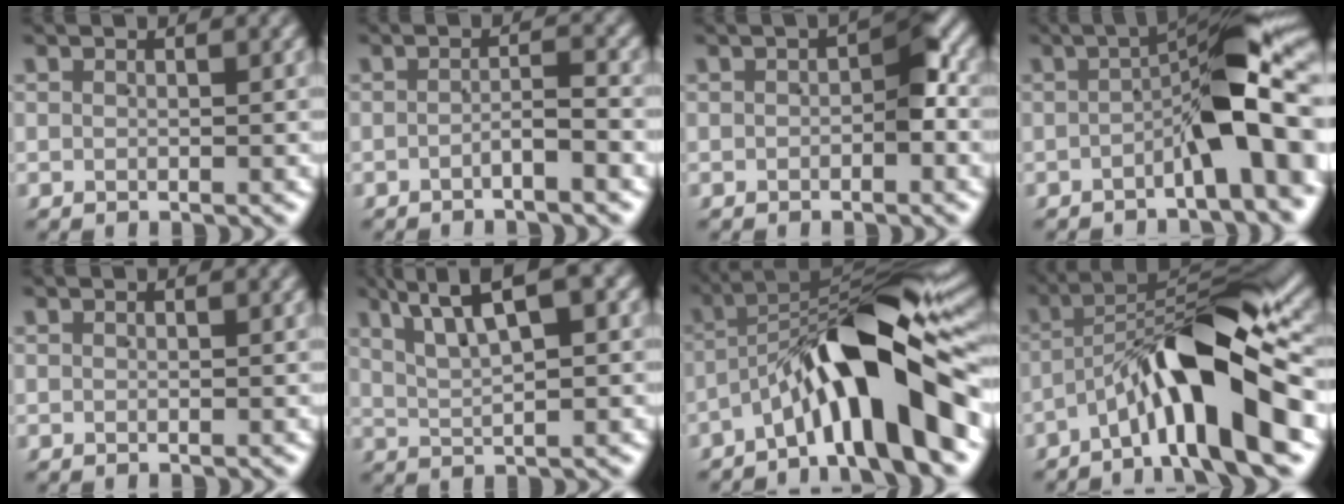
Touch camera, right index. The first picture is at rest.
{"total": 1.8, "force": [-1.5, -0.3, 1.0], "torque": [-0.013, 0.000, -0.027]}
{"total": 2.8, "force": [-0.3, 1.2, 2.5], "torque": [-0.035, -0.005, 0.001]}
{"total": 8.2, "force": [-0.5, 1.7, 8.0], "torque": [-0.102, 0.007, -0.010]}
{"total": 0.0}
{"total": 6.1, "force": [3.6, 1.4, 4.7], "torque": [-0.076, 0.013, 0.061]}
{"total": 13.3, "force": [-1.8, 4.8, 12.3], "torque": [-0.182, 0.004, -0.023]}
{"total": 10.8, "force": [-2.3, 3.5, 10.0], "torque": [-0.157, 0.001, -0.033]}